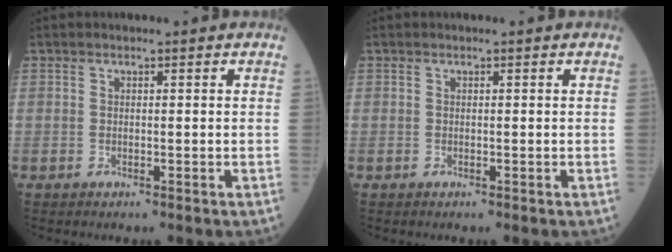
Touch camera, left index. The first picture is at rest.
{"total": 0.0}